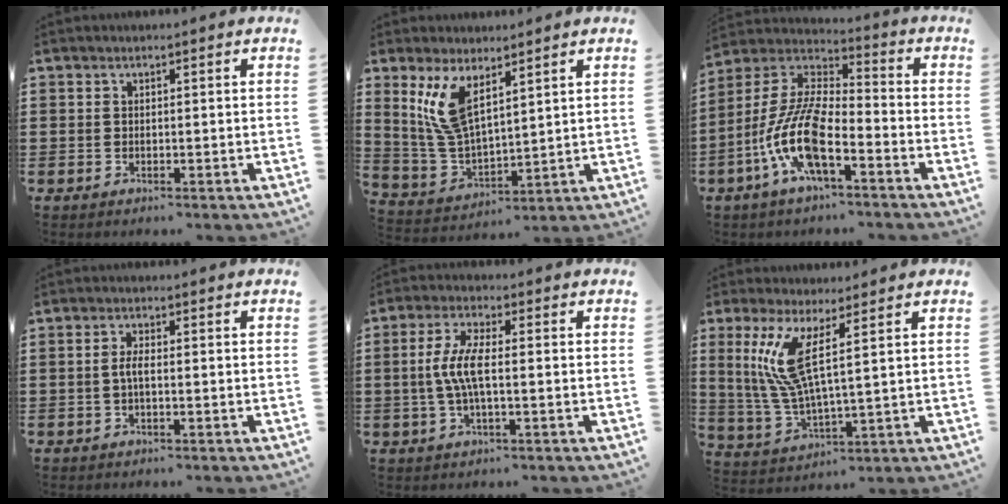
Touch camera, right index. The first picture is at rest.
{"total": 8.9, "force": [4.6, 3.8, 6.6], "torque": [-0.164, -0.011, 0.082]}
{"total": 12.1, "force": [-5.8, 3.9, 9.9], "torque": [-0.242, -0.016, -0.119]}
{"total": 2.2, "force": [-0.5, 0.6, 2.1], "torque": [-0.054, -0.003, -0.014]}
{"total": 5.8, "force": [-0.7, 1.5, 5.6], "torque": [-0.129, -0.006, -0.023]}
{"total": 9.8, "force": [3.5, 2.1, 9.0], "torque": [-0.202, -0.008, 0.057]}